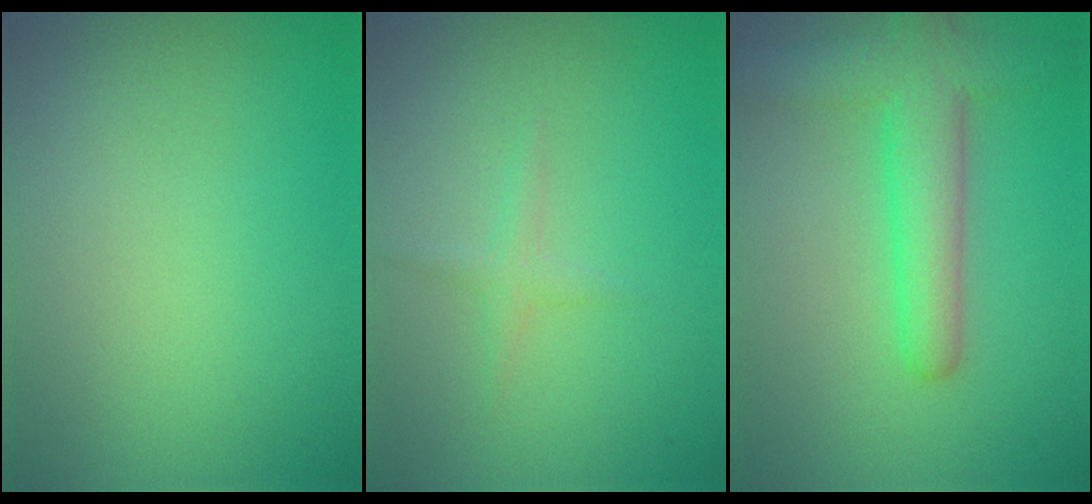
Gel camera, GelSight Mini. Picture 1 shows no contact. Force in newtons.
{"total": 1.1, "press": 1.1, "slide": 0.0}
{"total": 5.8, "press": 5.8, "slide": 0.3}